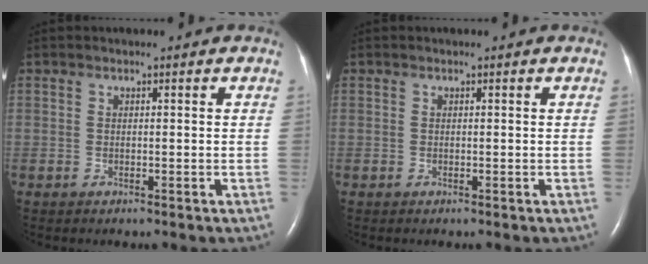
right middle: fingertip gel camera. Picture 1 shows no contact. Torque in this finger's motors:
{"motor_torque": [0.00, 0.00, -0.01, 0.00]}